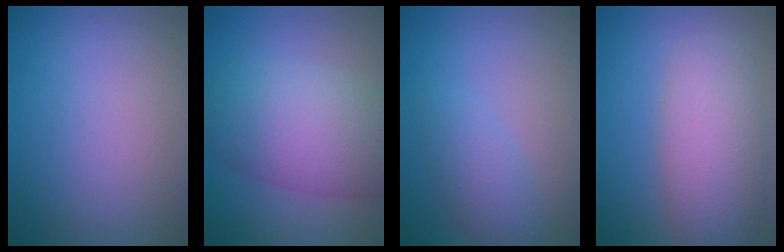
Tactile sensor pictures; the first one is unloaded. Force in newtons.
{"total": 8.6, "press": 8.6, "slide": 0.3}
{"total": 2.5, "press": 2.5, "slide": 0.0}
{"total": 5.9, "press": 5.9, "slide": 0.6}